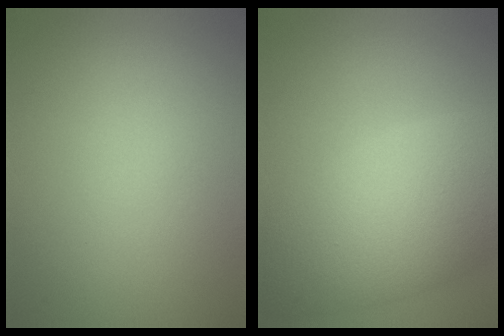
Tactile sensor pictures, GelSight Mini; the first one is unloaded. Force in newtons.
{"total": 9.3, "press": 9.3, "slide": 0.1}